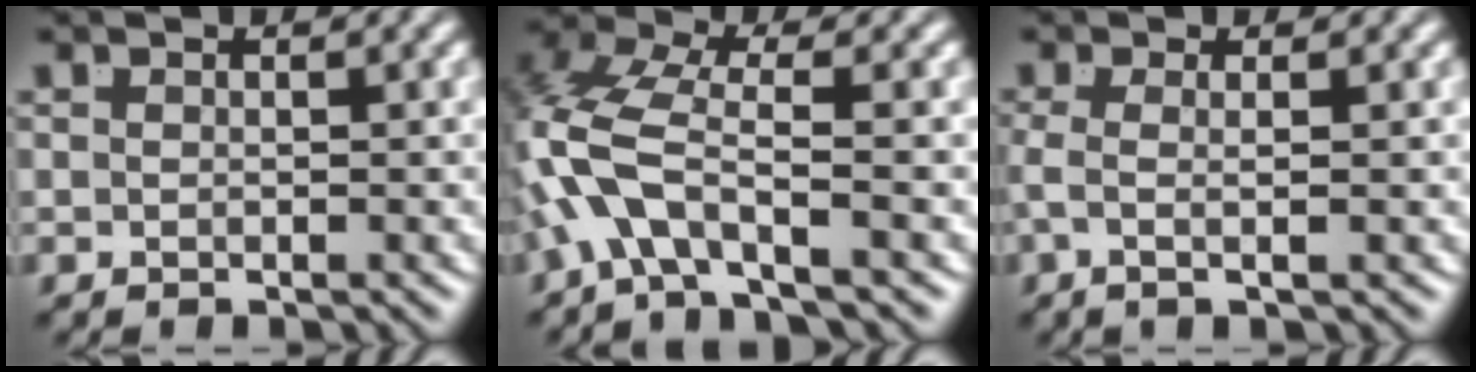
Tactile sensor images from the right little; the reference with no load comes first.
{"total": 4.2, "force": [-0.5, 2.2, 3.5], "torque": [-0.107, -0.020, -0.003]}
{"total": 2.5, "force": [-0.2, 0.3, 2.5], "torque": [-0.059, -0.009, 0.002]}